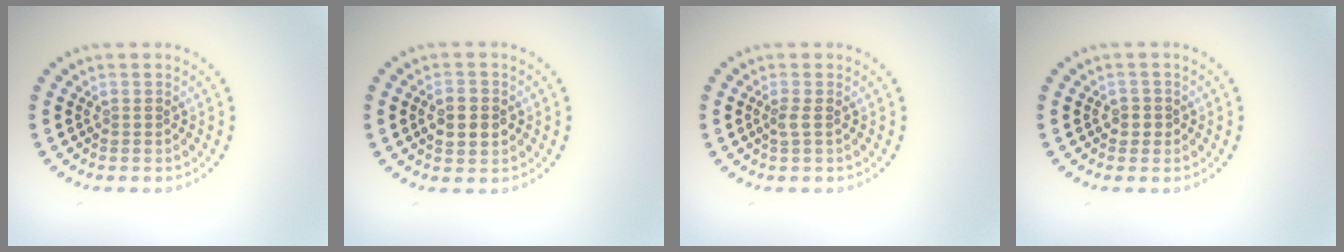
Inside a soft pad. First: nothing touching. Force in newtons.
{"total": 3.0, "press": 3.0, "slide": 0.0}
{"total": 1.0, "press": 0.8, "slide": 0.6}
{"total": 1.1, "press": 1.0, "slide": 0.5}